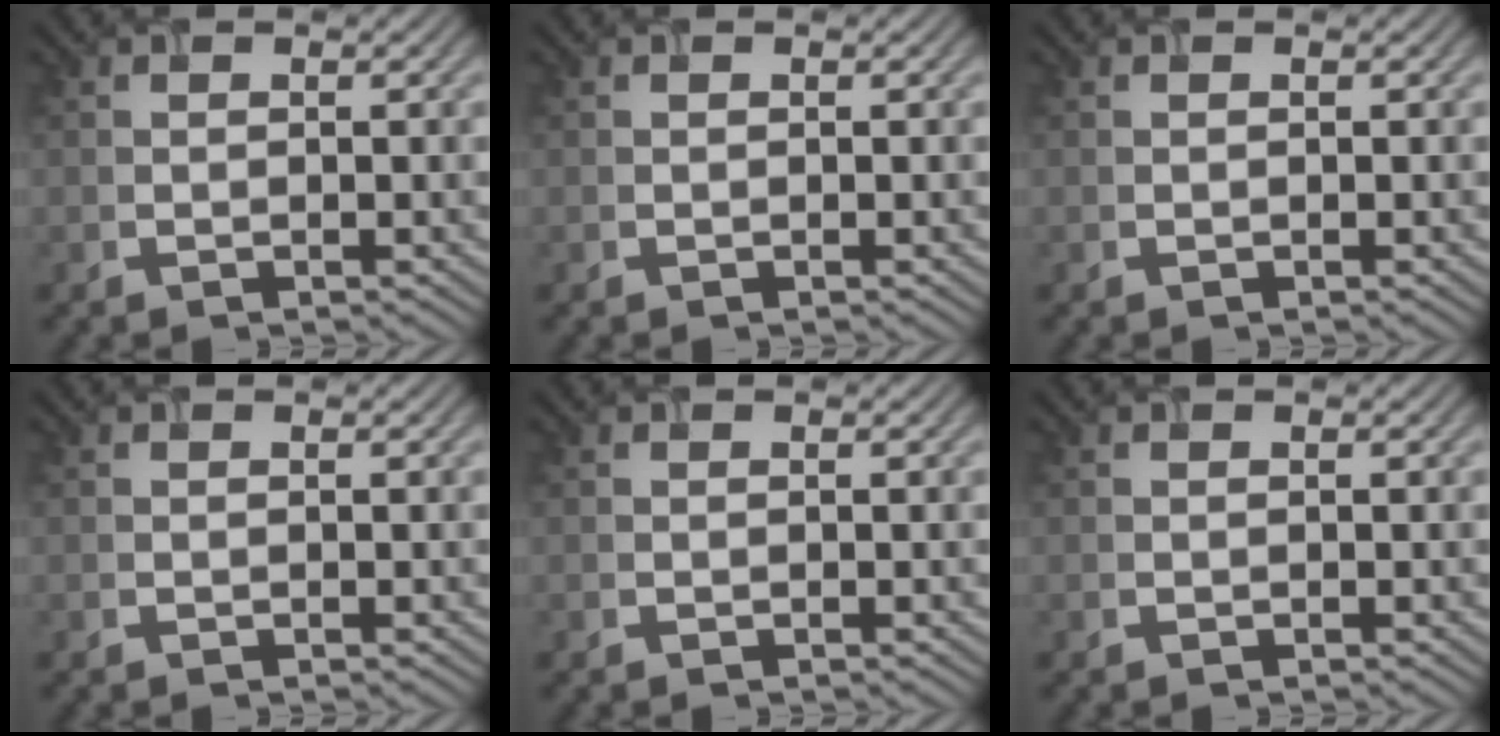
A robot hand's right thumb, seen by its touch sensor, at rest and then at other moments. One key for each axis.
{"total": 0.0}
{"total": 0.0}
{"total": 0.0}
{"total": 0.0}
{"total": 0.0}